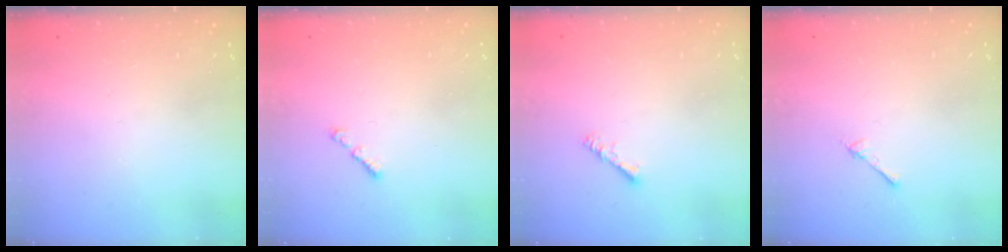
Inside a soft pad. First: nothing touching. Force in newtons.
{"total": 1.0, "press": 0.9, "slide": 0.5}
{"total": 2.4, "press": 2.4, "slide": 0.3}
{"total": 2.4, "press": 2.4, "slide": 0.3}